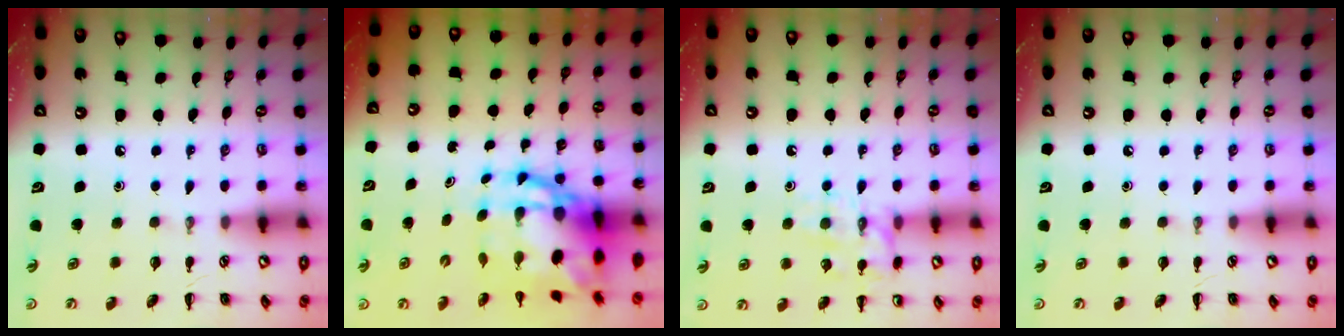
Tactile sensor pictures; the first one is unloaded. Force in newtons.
{"total": 11.4, "press": 10.9, "slide": 3.2}
{"total": 12.4, "press": 12.3, "slide": 0.8}
{"total": 0.0}